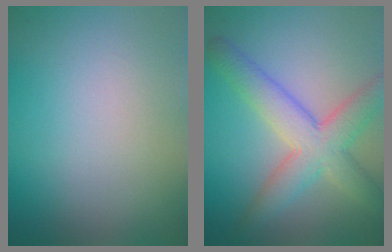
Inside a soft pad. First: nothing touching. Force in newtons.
{"total": 5.9, "press": 5.9, "slide": 0.4}